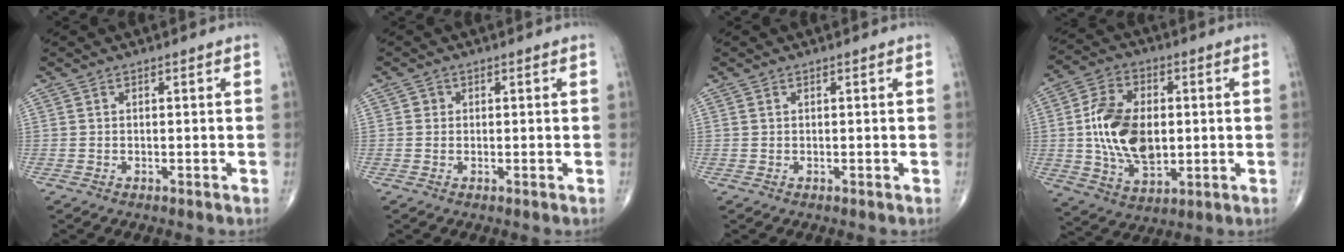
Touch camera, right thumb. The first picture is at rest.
{"total": 1.0, "force": [0.1, 1.0, 0.2], "torque": [0.003, 0.002, 0.000]}
{"total": 0.0}
{"total": 15.9, "force": [0.5, 9.9, 12.3], "torque": [-0.207, 0.000, 0.016]}